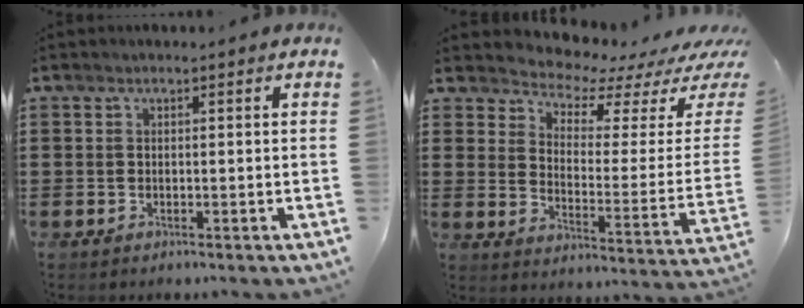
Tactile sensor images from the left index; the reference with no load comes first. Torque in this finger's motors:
{"motor_torque": [2.14, 0.00, 0.14, 0.01]}